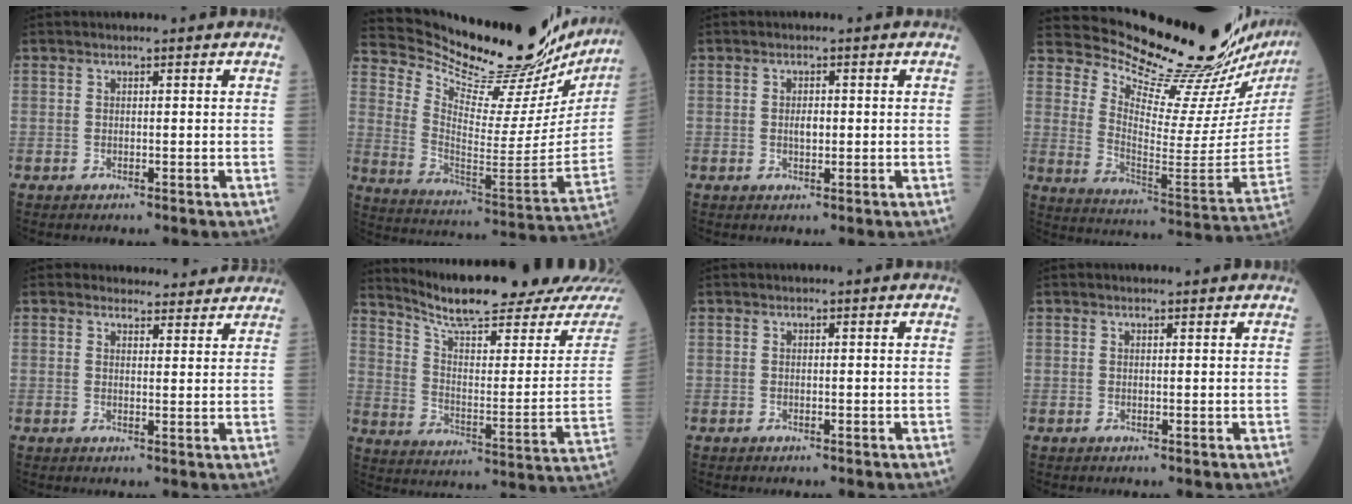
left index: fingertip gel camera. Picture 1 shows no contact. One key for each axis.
{"total": 28.8, "fx": 26.3, "fy": 5.3, "fz": 10.6, "tx": -0.176, "ty": -0.095, "tz": 0.356}
{"total": 1.5, "fx": -0.1, "fy": 0.8, "fz": 1.3, "tx": -0.022, "ty": -0.003, "tz": -0.003}
{"total": 23.8, "fx": 22.2, "fy": 0.8, "fz": 8.6, "tx": -0.147, "ty": -0.135, "tz": 0.302}
{"total": 6.2, "fx": 5.8, "fy": 2.1, "fz": 0.1, "tx": 0.016, "ty": 0.000, "tz": 0.053}
{"total": 22.3, "fx": 20.4, "fy": 0.9, "fz": 9.0, "tx": -0.141, "ty": -0.084, "tz": 0.279}
{"total": 0.0}
{"total": 1.2, "fx": 1.2, "fy": 0.2, "fz": 0.2, "tx": -0.010, "ty": 0.001, "tz": 0.011}